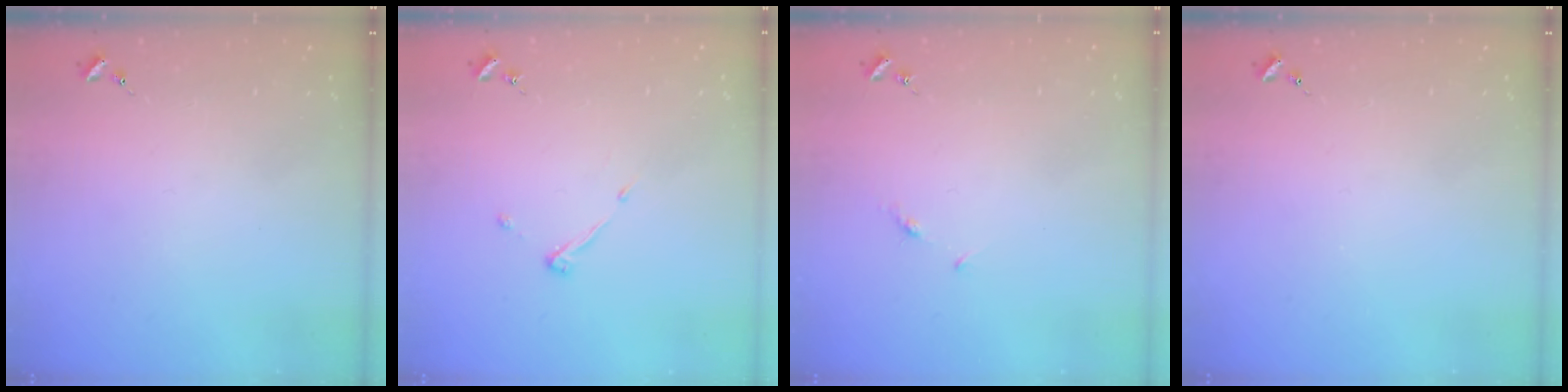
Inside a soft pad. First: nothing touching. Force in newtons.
{"total": 3.9, "press": 3.9, "slide": 0.6}
{"total": 3.9, "press": 3.8, "slide": 0.5}
{"total": 0.0}